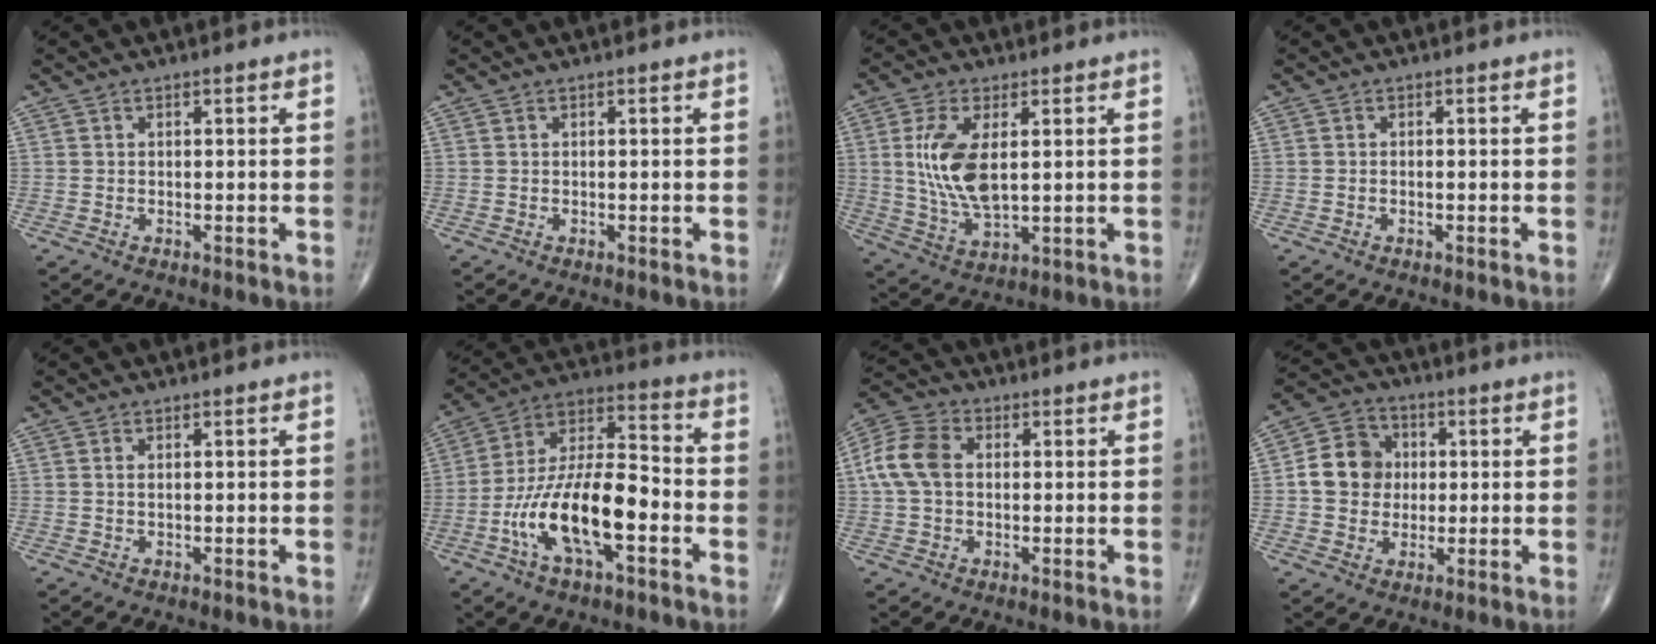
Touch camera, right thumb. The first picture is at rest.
{"total": 0.0}
{"total": 11.5, "force": [2.0, 5.3, 10.0], "torque": [-0.208, -0.014, 0.047]}
{"total": 0.0}
{"total": 0.8, "force": [0.2, 0.3, 0.7], "torque": [-0.017, 0.003, 0.007]}
{"total": 18.2, "force": [-5.9, 7.2, 15.6], "torque": [-0.283, 0.045, -0.109]}
{"total": 9.1, "force": [0.9, 6.4, 6.4], "torque": [-0.135, 0.024, 0.010]}
{"total": 9.8, "force": [0.5, 8.6, 4.7], "torque": [-0.056, 0.014, 0.000]}